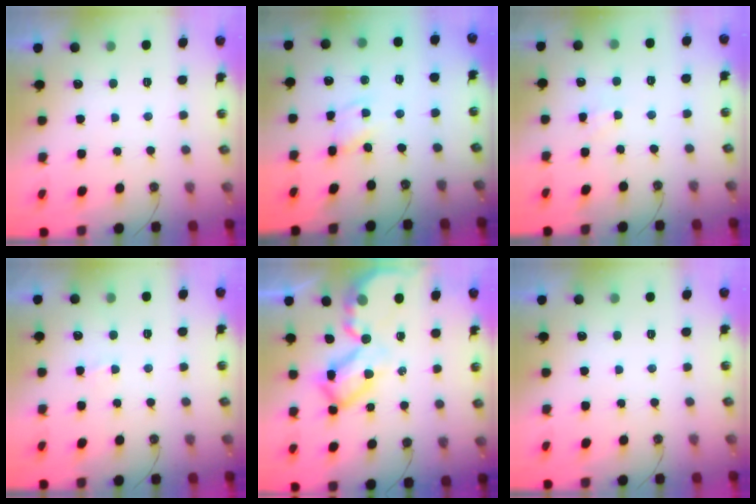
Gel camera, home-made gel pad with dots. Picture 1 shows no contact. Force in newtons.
{"total": 2.7, "press": 2.7, "slide": 0.2}
{"total": 2.8, "press": 2.8, "slide": 0.5}
{"total": 1.4, "press": 1.3, "slide": 0.2}
{"total": 12.6, "press": 12.6, "slide": 1.2}
{"total": 0.0}